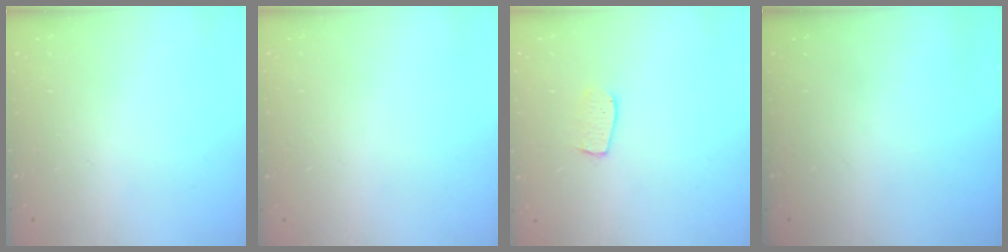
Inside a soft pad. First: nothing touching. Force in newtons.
{"total": 0.0}
{"total": 6.3, "press": 6.2, "slide": 0.5}
{"total": 0.0}